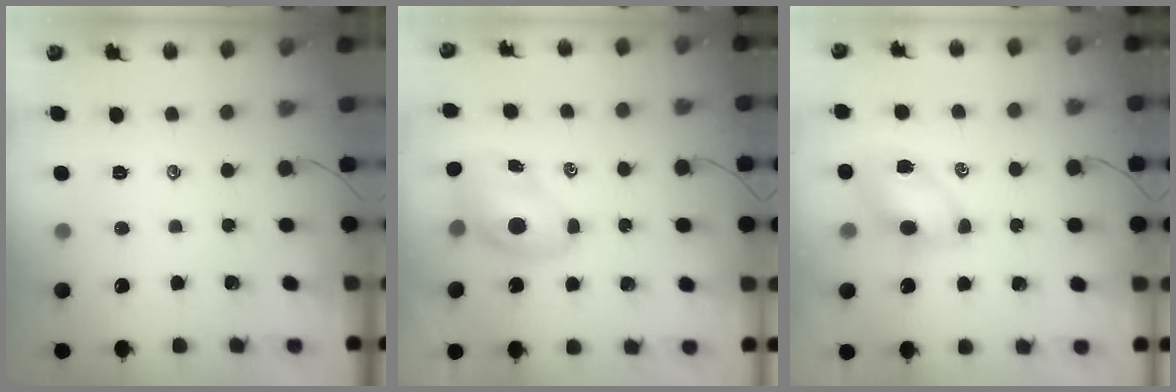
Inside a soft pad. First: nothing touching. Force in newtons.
{"total": 7.9, "press": 7.7, "slide": 1.7}
{"total": 7.1, "press": 7.1, "slide": 0.8}